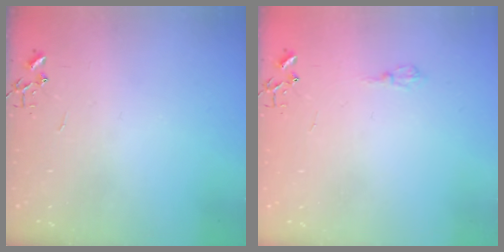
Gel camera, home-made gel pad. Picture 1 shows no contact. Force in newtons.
{"total": 6.5, "press": 6.4, "slide": 0.8}